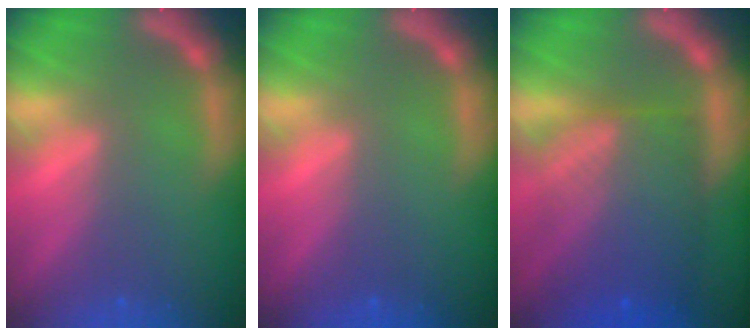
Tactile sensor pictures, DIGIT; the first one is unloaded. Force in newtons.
{"total": 0.0}
{"total": 9.5}